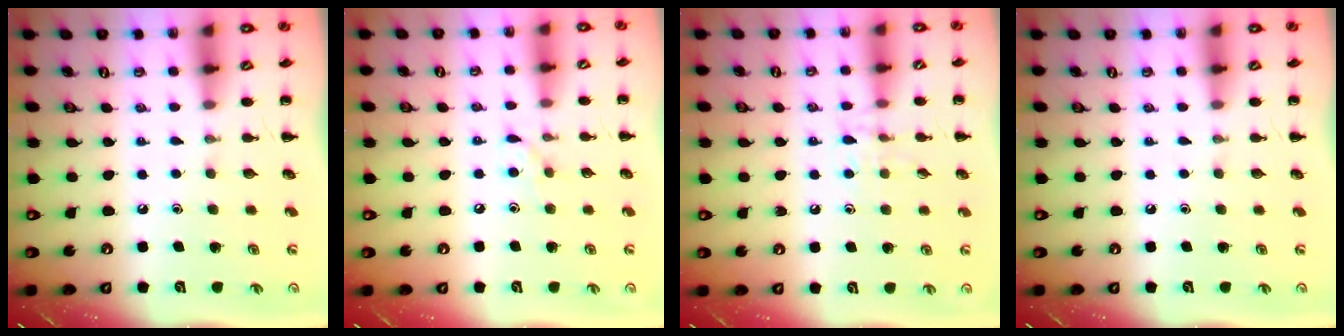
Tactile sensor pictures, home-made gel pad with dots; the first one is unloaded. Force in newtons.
{"total": 5.4, "press": 5.1, "slide": 2.0}
{"total": 7.9, "press": 7.8, "slide": 1.6}
{"total": 0.0}